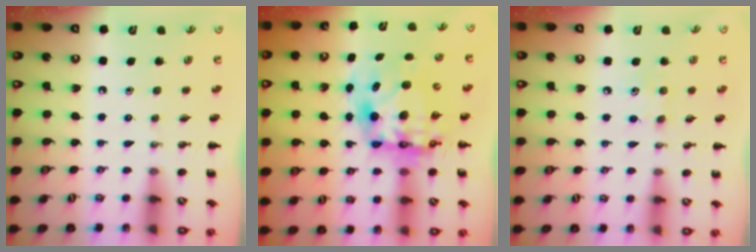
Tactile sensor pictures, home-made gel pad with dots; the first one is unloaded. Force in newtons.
{"total": 11.7, "press": 11.3, "slide": 2.9}
{"total": 4.9, "press": 4.7, "slide": 1.3}